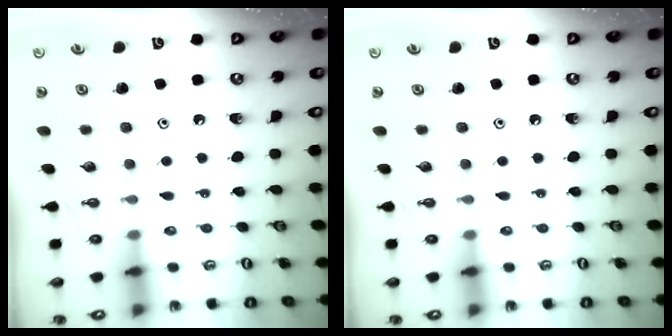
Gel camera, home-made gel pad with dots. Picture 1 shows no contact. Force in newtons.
{"total": 0.0}